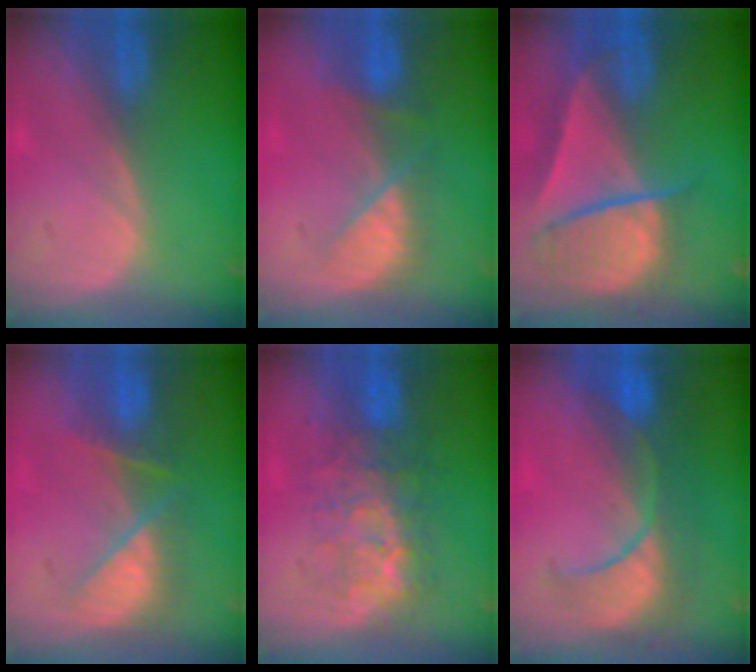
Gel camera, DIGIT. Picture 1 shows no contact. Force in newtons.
{"total": 5.0, "press": 5.0, "slide": 0.4}
{"total": 9.5, "press": 8.1, "slide": 4.9}
{"total": 6.9, "press": 6.9, "slide": 1.1}
{"total": 7.9, "press": 7.8, "slide": 1.5}
{"total": 8.9, "press": 8.5, "slide": 2.6}